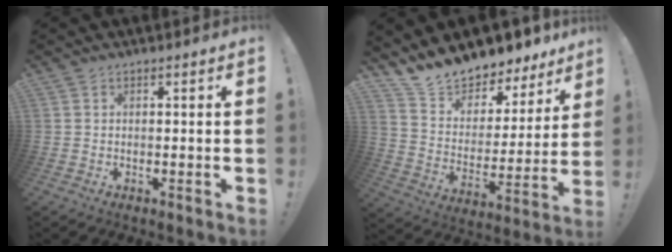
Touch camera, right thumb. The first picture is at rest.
{"total": 12.5, "force": [11.9, 3.5, 1.6], "torque": [-0.049, -0.113, 0.211]}